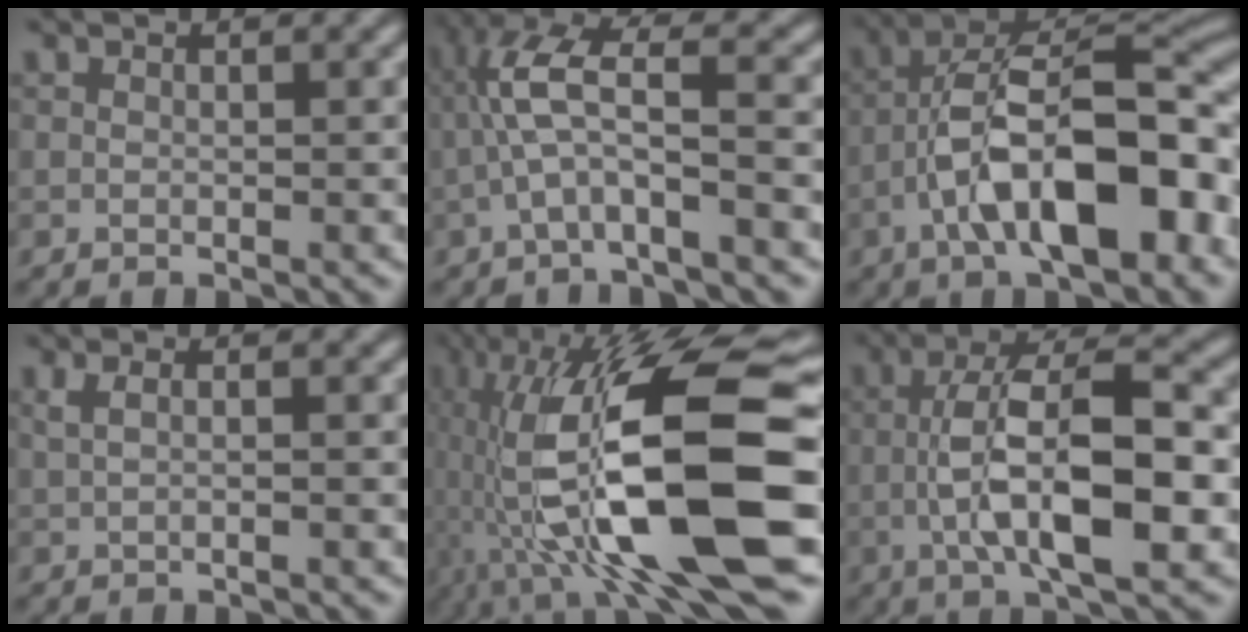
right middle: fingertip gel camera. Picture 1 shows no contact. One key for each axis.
{"total": 5.2, "fx": -1.3, "fy": 1.1, "fz": 4.9, "tx": -0.111, "ty": 0.024, "tz": -0.023}
{"total": 12.5, "fx": -4.3, "fy": 5.1, "fz": 10.6, "tx": -0.169, "ty": 0.017, "tz": -0.067}
{"total": 2.1, "fx": 0.7, "fy": 1.0, "fz": 1.7, "tx": -0.017, "ty": 0.009, "tz": 0.005}
{"total": 16.7, "fx": -3.6, "fy": 5.5, "fz": 15.3, "tx": -0.294, "ty": 0.020, "tz": -0.058}
{"total": 10.0, "fx": -1.9, "fy": 3.2, "fz": 9.3, "tx": -0.162, "ty": 0.022, "tz": -0.029}